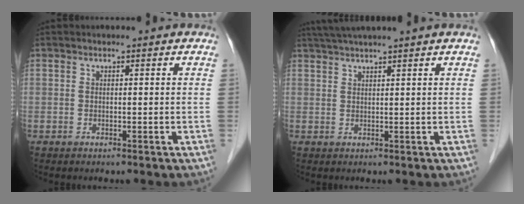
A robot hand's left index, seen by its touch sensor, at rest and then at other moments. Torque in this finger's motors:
{"motor_torque": [0.16, -1.23, 0.51, 0.14]}